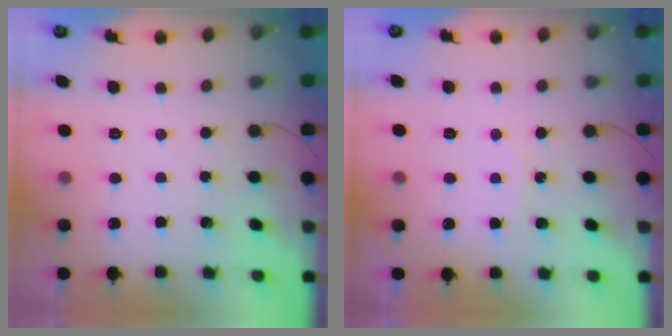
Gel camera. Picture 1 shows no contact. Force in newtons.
{"total": 3.0, "press": 3.0, "slide": 0.5}